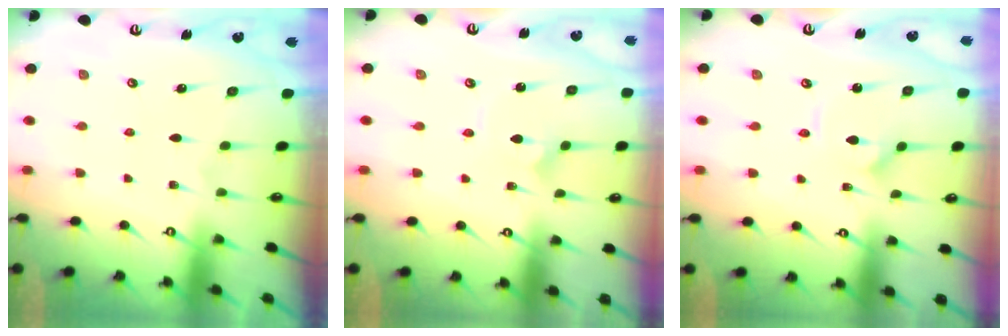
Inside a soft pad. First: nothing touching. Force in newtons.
{"total": 2.7, "press": 2.7, "slide": 0.1}
{"total": 3.4, "press": 3.4, "slide": 0.3}